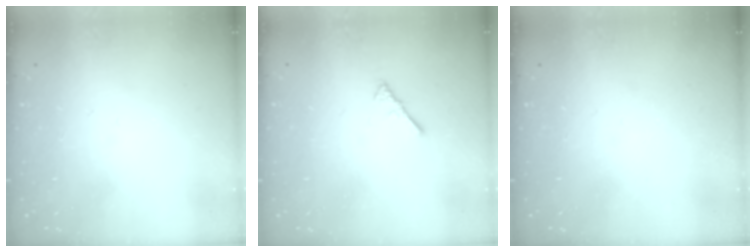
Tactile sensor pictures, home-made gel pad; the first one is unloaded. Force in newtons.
{"total": 2.2, "press": 2.1, "slide": 0.5}
{"total": 0.0}